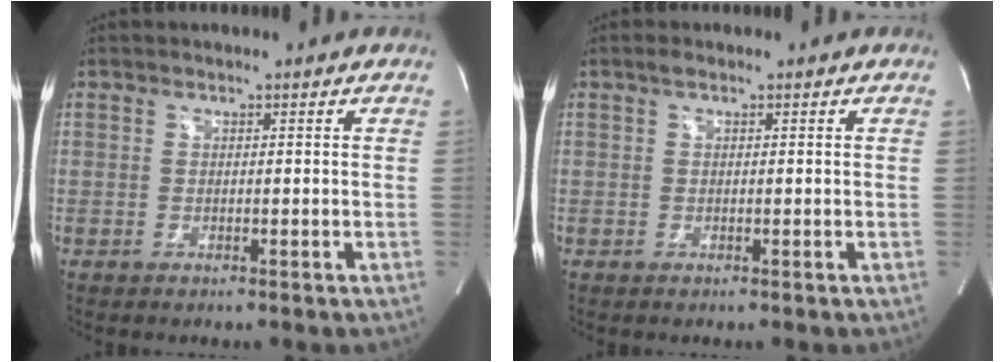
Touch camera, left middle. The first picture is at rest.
{"total": 0.8, "force": [0.5, 0.3, 0.6], "torque": [-0.013, 0.009, 0.006]}